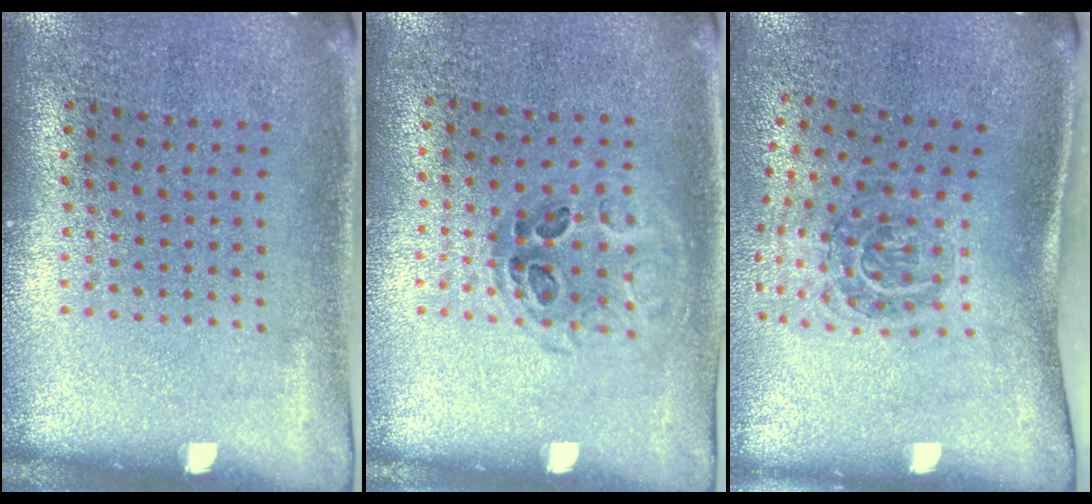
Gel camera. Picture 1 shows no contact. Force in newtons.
{"total": 1.0, "press": 0.8, "slide": 0.5}
{"total": 1.9, "press": 1.2, "slide": 1.5}